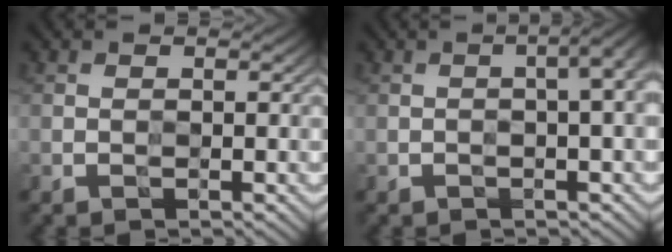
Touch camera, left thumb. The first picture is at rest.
{"total": 4.0, "force": [0.4, 1.2, 3.8], "torque": [-0.046, 0.013, 0.002]}